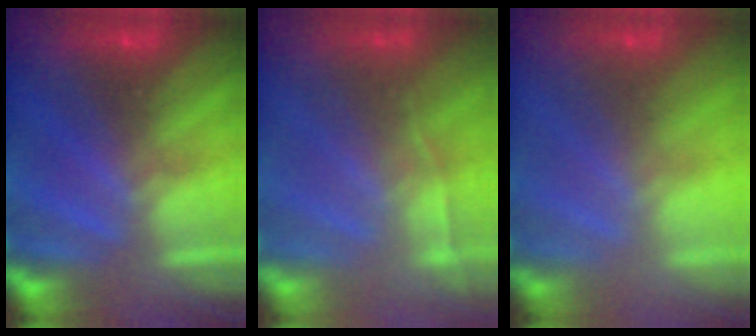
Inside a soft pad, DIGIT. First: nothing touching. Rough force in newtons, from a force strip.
{"total": 1.9}
{"total": 2.5}